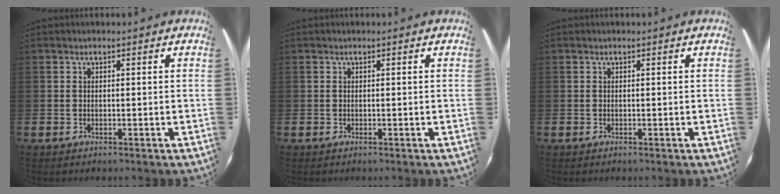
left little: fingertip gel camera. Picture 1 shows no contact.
{"total": 0.0}
{"total": 0.0}